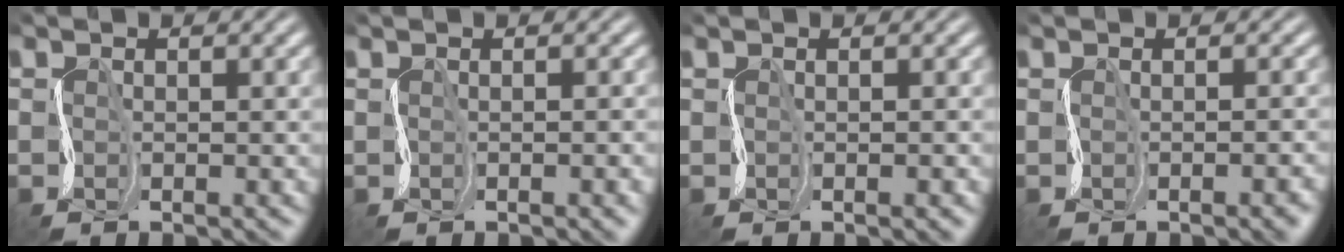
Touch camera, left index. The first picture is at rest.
{"total": 2.9, "force": [0.0, 1.4, 2.6], "torque": [-0.015, 0.008, 0.005]}
{"total": 1.4, "force": [0.0, 0.7, 1.3], "torque": [-0.002, 0.003, 0.003]}
{"total": 3.9, "force": [-1.1, 1.8, 3.2], "torque": [-0.005, 0.008, -0.003]}